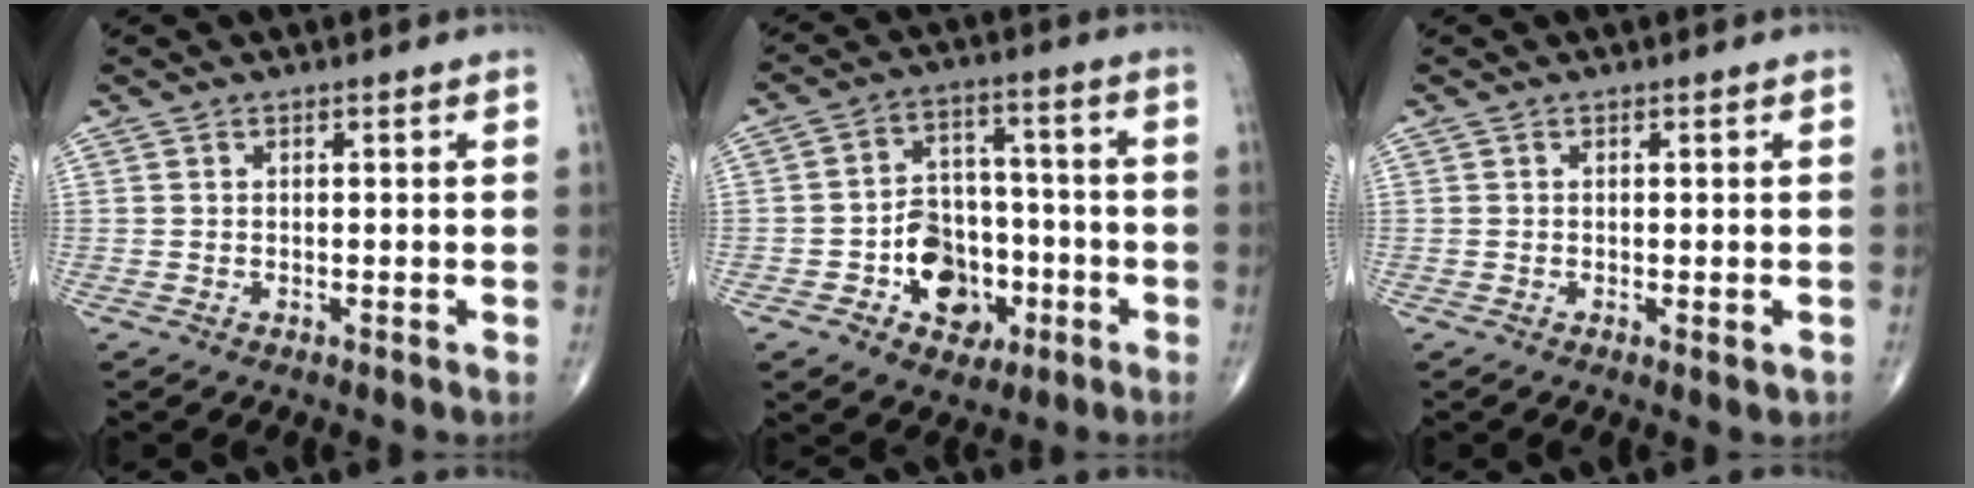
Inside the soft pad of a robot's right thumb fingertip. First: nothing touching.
{"total": 11.9, "force": [-4.2, 8.9, 6.6], "torque": [-0.055, 0.043, -0.065]}
{"total": 1.2, "force": [-0.4, 0.4, 1.0], "torque": [-0.016, -0.004, -0.004]}